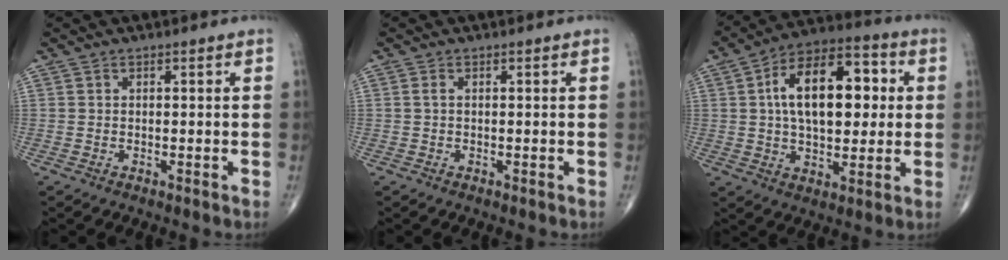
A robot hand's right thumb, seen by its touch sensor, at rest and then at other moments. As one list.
[{"total": 0.7, "force": [0.1, 0.3, 0.6], "torque": [-0.015, 0.000, -0.001]}, {"total": 18.3, "force": [2.9, 9.9, 15.1], "torque": [-0.216, 0.019, 0.041]}]